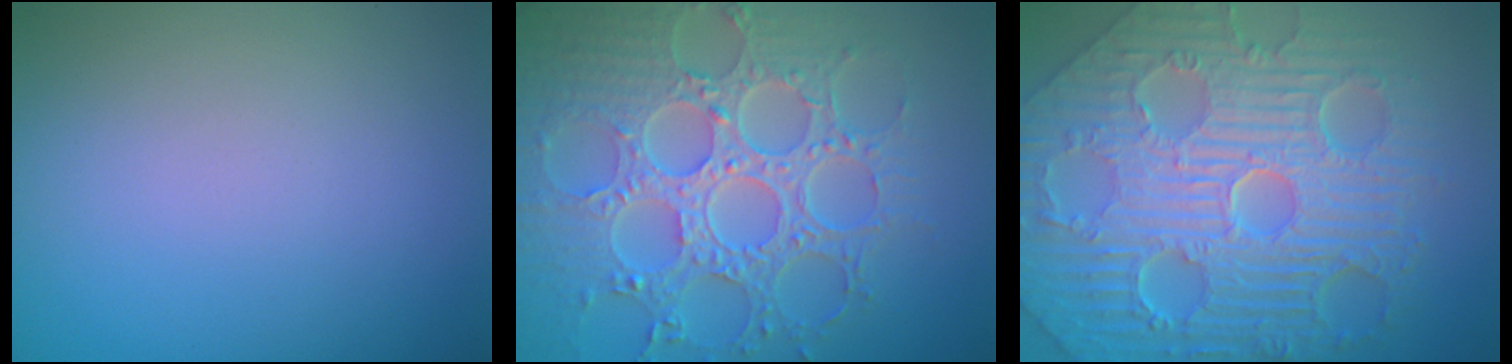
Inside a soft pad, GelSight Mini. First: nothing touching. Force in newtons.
{"total": 8.8, "press": 6.4, "slide": 5.9}
{"total": 12.5, "press": 8.2, "slide": 9.5}